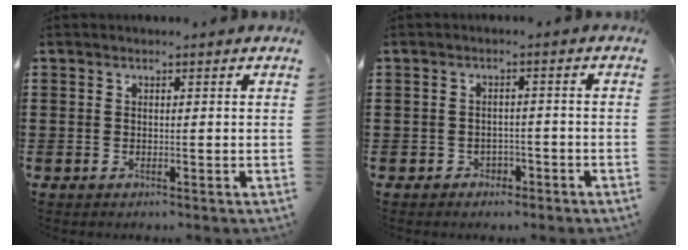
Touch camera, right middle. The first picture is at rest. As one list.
[{"total": 1.6, "force": [-1.3, 0.8, 0.1], "torque": [-0.010, 0.000, -0.031]}]